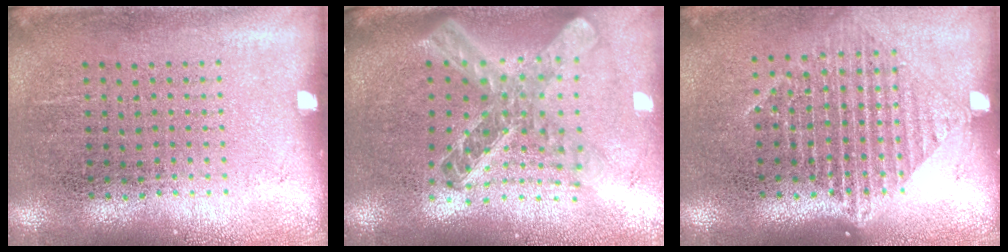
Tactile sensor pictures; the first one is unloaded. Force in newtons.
{"total": 2.4, "press": 1.9, "slide": 1.5}
{"total": 1.4, "press": 1.3, "slide": 0.6}